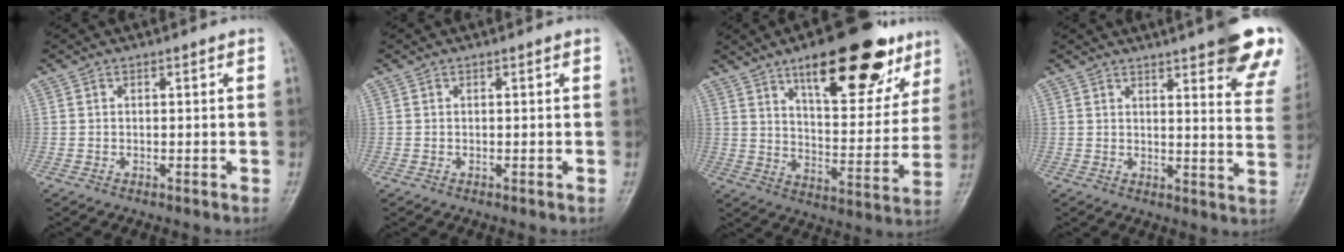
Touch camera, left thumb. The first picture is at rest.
{"total": 0.0}
{"total": 23.0, "force": [13.6, 9.0, 16.2], "torque": [-0.180, -0.048, 0.206]}
{"total": 17.7, "force": [11.7, 3.8, 12.7], "torque": [-0.132, -0.047, 0.129]}